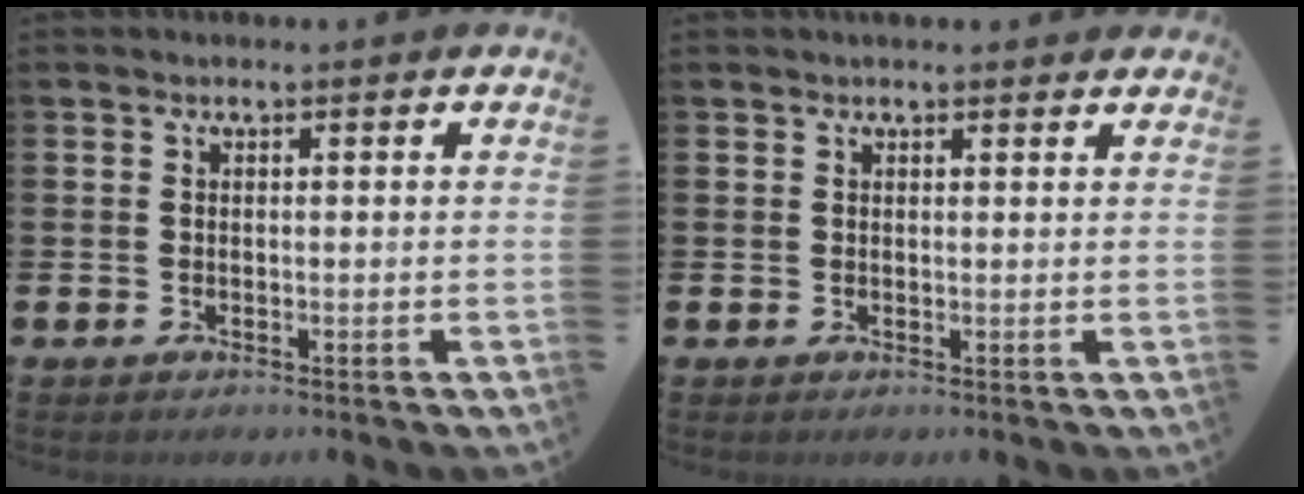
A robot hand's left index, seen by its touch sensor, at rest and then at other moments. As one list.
[{"total": 1.2, "force": [1.2, 0.2, 0.1], "torque": [0.011, -0.003, 0.019]}]